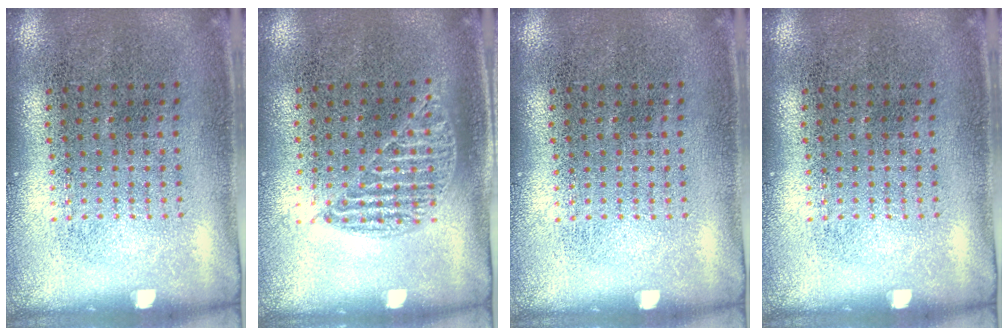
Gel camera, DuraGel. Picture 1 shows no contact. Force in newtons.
{"total": 0.9, "press": 0.8, "slide": 0.4}
{"total": 0.0}
{"total": 0.0}